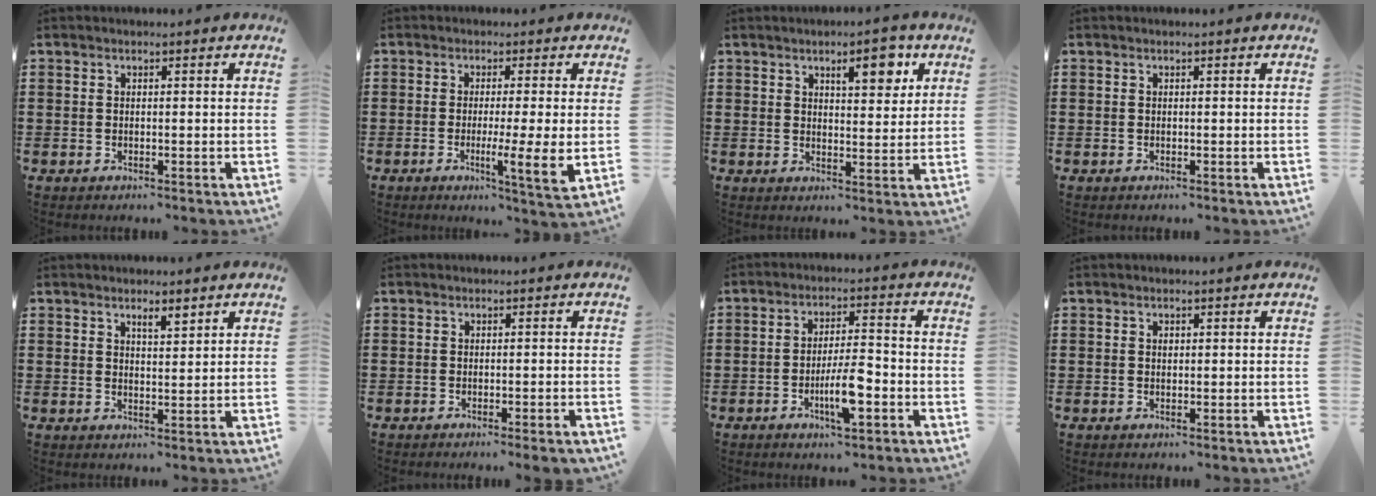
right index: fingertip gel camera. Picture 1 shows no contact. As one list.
[{"total": 6.1, "force": [-1.1, -0.5, 6.0], "torque": [-0.103, -0.019, -0.017]}, {"total": 6.5, "force": [3.6, 2.7, 4.7], "torque": [-0.061, -0.004, 0.054]}, {"total": 0.0}, {"total": 2.3, "force": [1.7, 0.5, 1.5], "torque": [-0.022, 0.000, 0.028]}, {"total": 1.1, "force": [-0.9, 0.0, 0.6], "torque": [-0.012, -0.002, -0.017]}, {"total": 7.2, "force": [-2.6, 1.8, 6.5], "torque": [-0.126, -0.005, -0.049]}, {"total": 0.5, "force": [0.2, 0.4, 0.3], "torque": [-0.007, 0.001, 0.004]}]